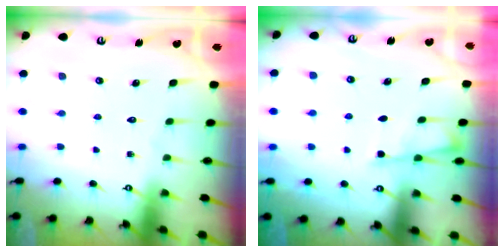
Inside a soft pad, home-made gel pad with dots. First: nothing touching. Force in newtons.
{"total": 4.9, "press": 4.9, "slide": 0.6}